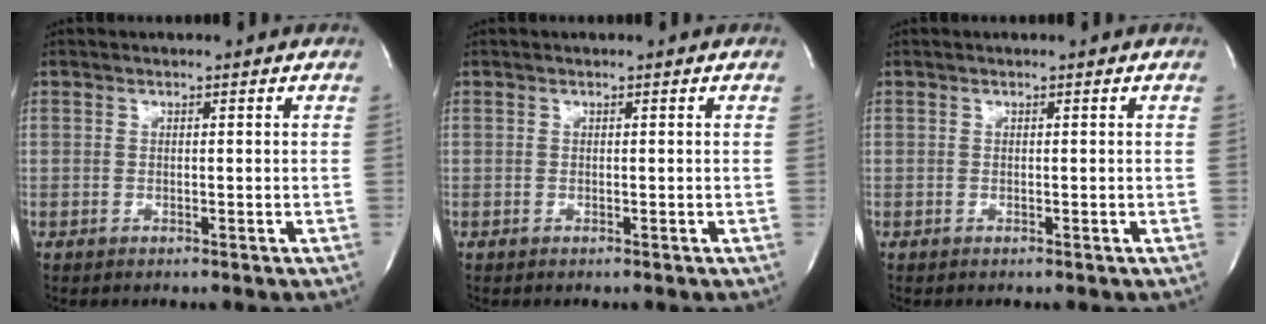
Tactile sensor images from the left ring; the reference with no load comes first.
{"total": 0.0}
{"total": 0.0}